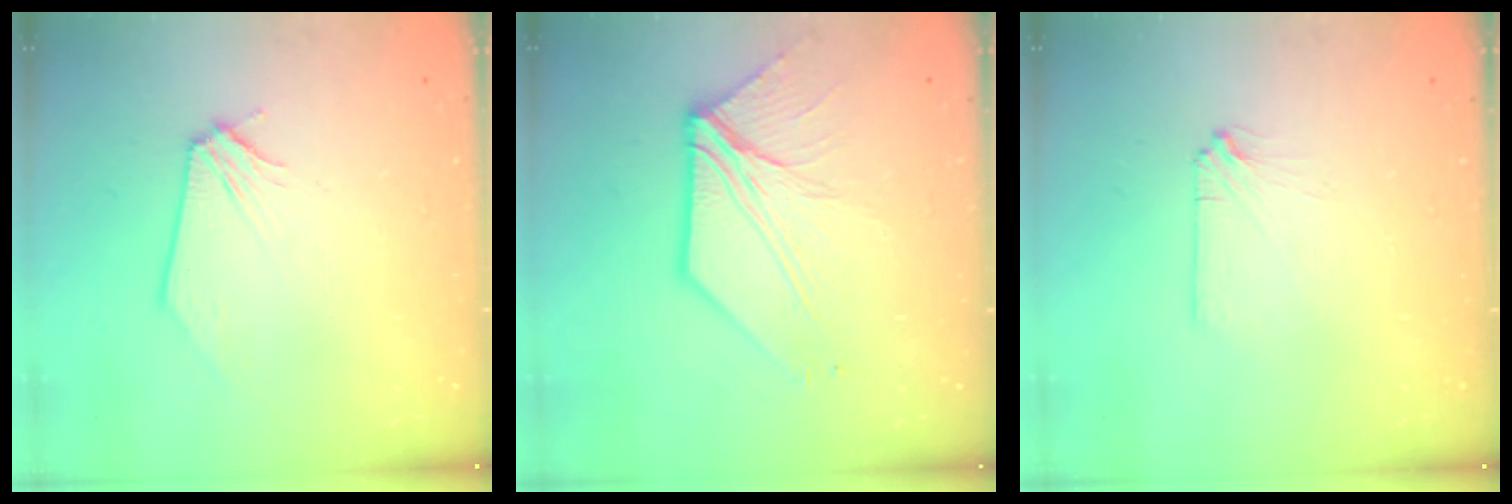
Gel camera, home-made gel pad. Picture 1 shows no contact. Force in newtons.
{"total": 8.6, "press": 8.6, "slide": 0.8}
{"total": 1.7, "press": 1.7, "slide": 0.4}